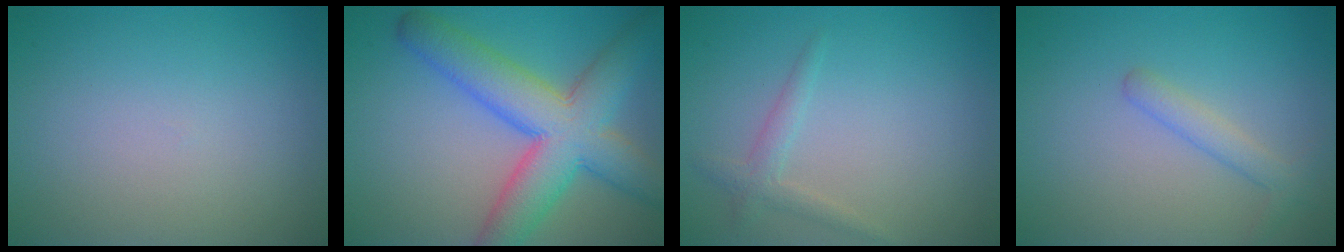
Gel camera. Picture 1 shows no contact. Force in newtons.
{"total": 9.0, "press": 9.0, "slide": 0.3}
{"total": 1.6, "press": 1.6, "slide": 0.1}
{"total": 1.9, "press": 1.9, "slide": 0.0}